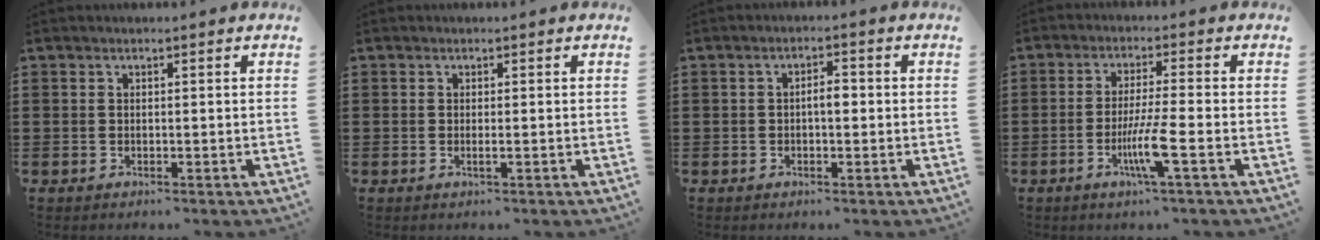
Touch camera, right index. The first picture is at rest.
{"total": 0.6, "force": [-0.1, 0.0, 0.6], "torque": [-0.011, -0.005, -0.002]}
{"total": 2.4, "force": [-0.3, 0.6, 2.3], "torque": [-0.043, 0.001, -0.006]}
{"total": 6.6, "force": [-2.5, -0.1, 6.1], "torque": [-0.122, -0.020, -0.049]}